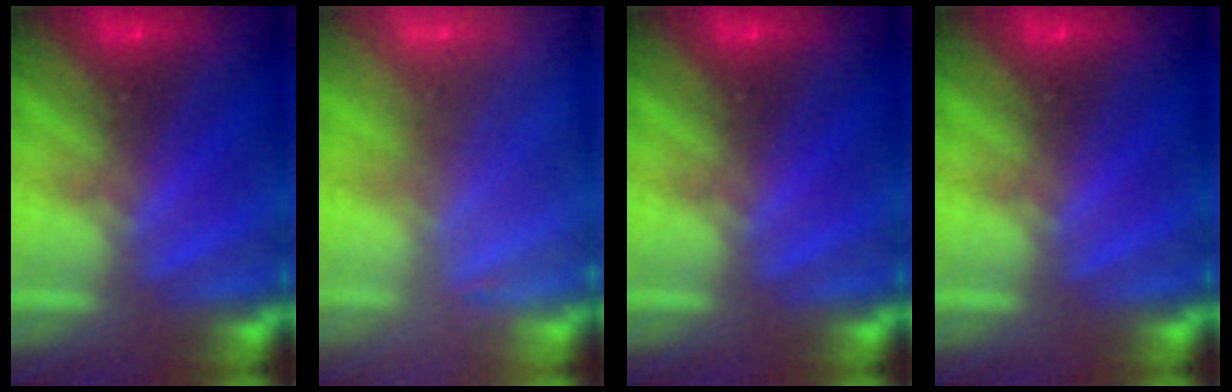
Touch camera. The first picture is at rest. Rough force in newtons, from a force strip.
{"total": 2.2}
{"total": 0.0}
{"total": 0.0}